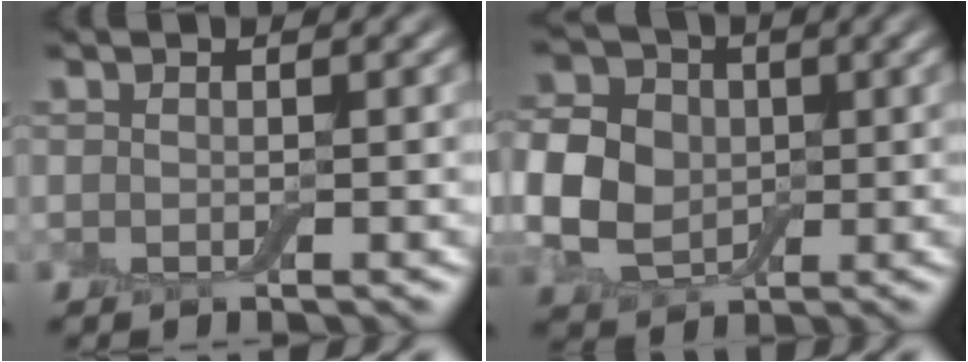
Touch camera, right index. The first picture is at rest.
{"total": 7.1, "force": [0.1, 5.8, 4.1], "torque": [-0.096, 0.006, -0.005]}